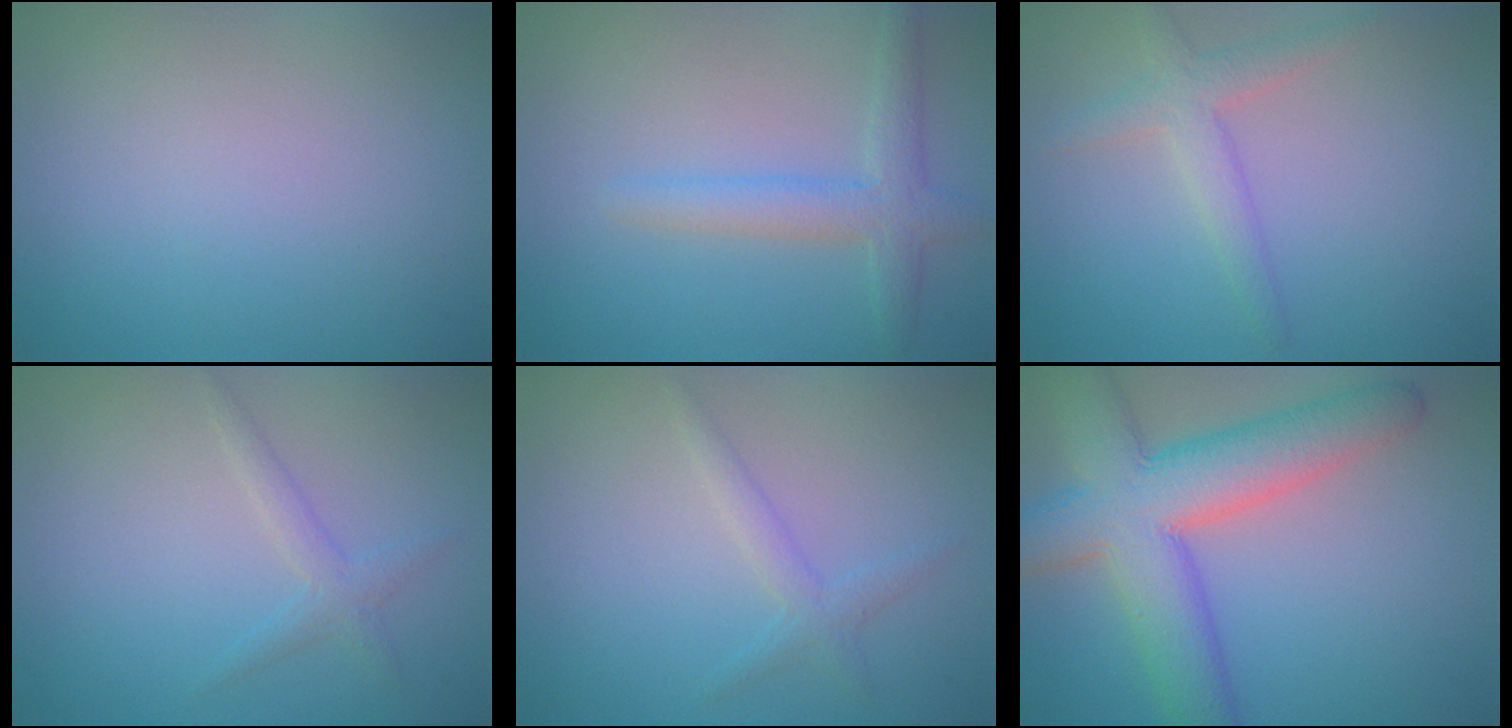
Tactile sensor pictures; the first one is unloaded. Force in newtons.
{"total": 3.0, "press": 3.0, "slide": 0.2}
{"total": 2.6, "press": 2.6, "slide": 0.2}
{"total": 1.6, "press": 1.6, "slide": 0.1}
{"total": 1.7, "press": 1.7, "slide": 0.1}
{"total": 9.7, "press": 9.6, "slide": 0.4}